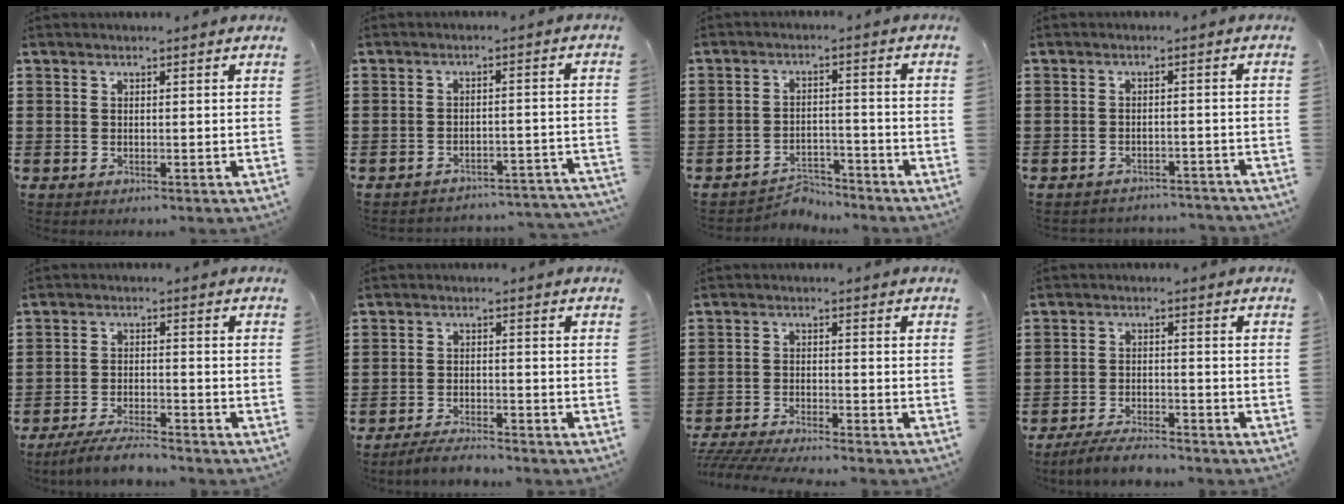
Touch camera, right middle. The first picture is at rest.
{"total": 3.3, "force": [-3.3, 0.3, 0.5], "torque": [-0.013, 0.004, -0.071]}
{"total": 4.3, "force": [-4.2, 1.0, 0.0], "torque": [-0.006, 0.006, -0.088]}
{"total": 2.5, "force": [-2.5, 0.3, 0.0], "torque": [-0.007, 0.001, -0.054]}
{"total": 4.6, "force": [-4.2, 0.4, 1.8], "torque": [-0.044, -0.005, -0.085]}
{"total": 3.3, "force": [-3.2, 0.3, 0.6], "torque": [-0.014, 0.003, -0.066]}
{"total": 4.2, "force": [-4.1, 0.0, 1.0], "torque": [-0.032, -0.010, -0.088]}
{"total": 4.2, "force": [-4.0, 0.6, 1.3], "torque": [-0.030, 0.001, -0.081]}